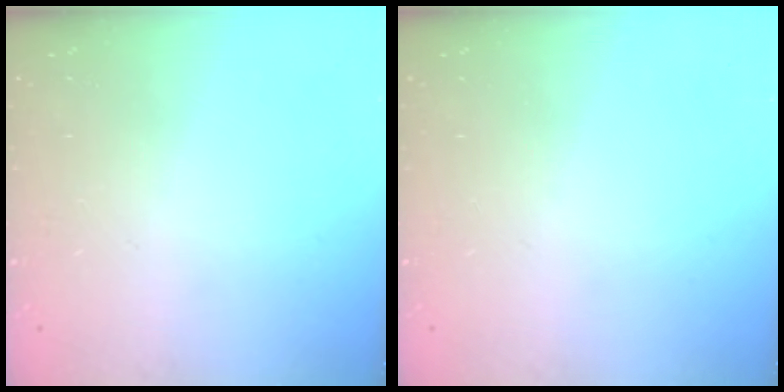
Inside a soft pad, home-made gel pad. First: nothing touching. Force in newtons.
{"total": 0.0}